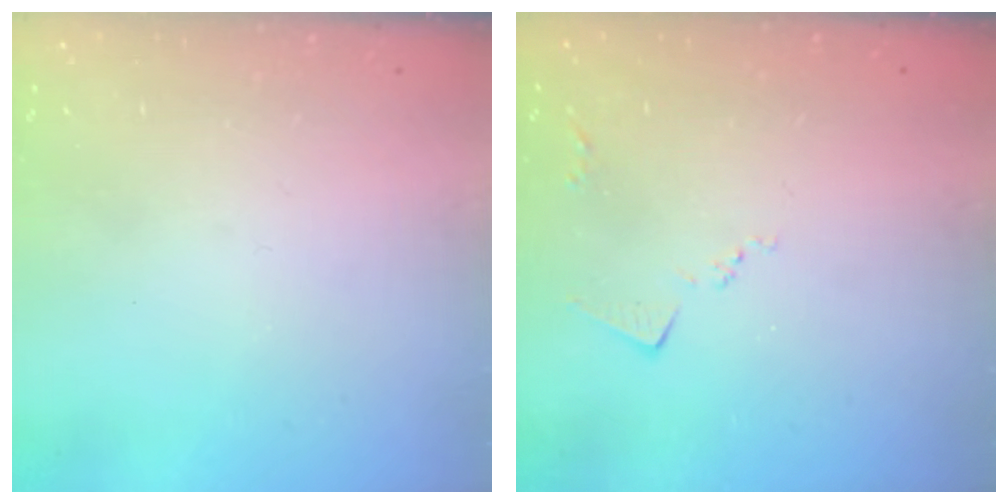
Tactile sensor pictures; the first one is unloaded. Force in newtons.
{"total": 5.5, "press": 5.4, "slide": 0.6}